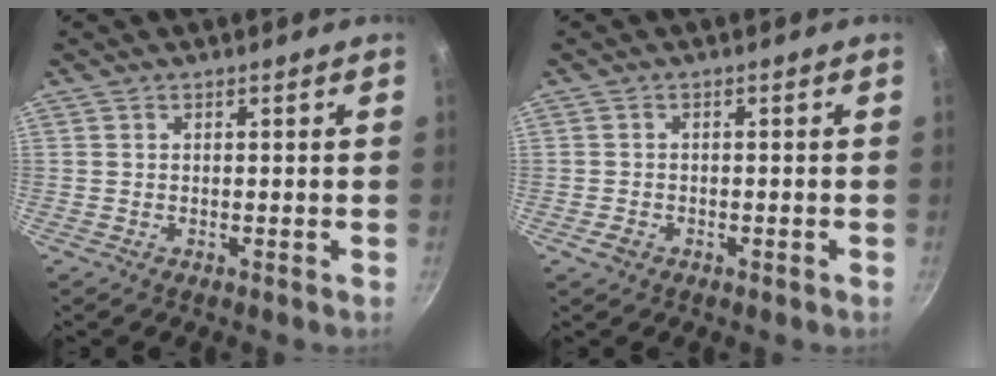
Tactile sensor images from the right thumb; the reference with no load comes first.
{"total": 2.1, "force": [-1.1, 1.5, 1.0], "torque": [-0.018, 0.011, -0.017]}